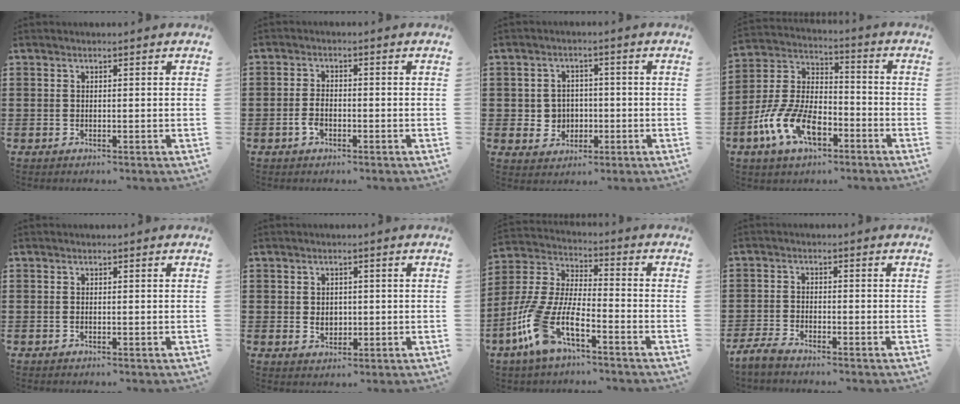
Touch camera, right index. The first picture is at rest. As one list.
[{"total": 2.8, "force": [-1.2, 1.3, 2.1], "torque": [-0.056, -0.006, -0.026]}, {"total": 3.8, "force": [-0.4, 3.6, 1.1], "torque": [-0.036, 0.007, -0.010]}, {"total": 11.0, "force": [-5.4, 5.7, 7.7], "torque": [-0.188, 0.001, -0.104]}, {"total": 0.0}, {"total": 2.1, "force": [0.1, 1.8, 1.1], "torque": [-0.019, 0.006, -0.002]}, {"total": 10.0, "force": [-6.1, 2.6, 7.4], "torque": [-0.203, -0.024, -0.130]}, {"total": 2.6, "force": [-2.4, 0.3, 0.9], "torque": [-0.032, 0.001, -0.053]}]